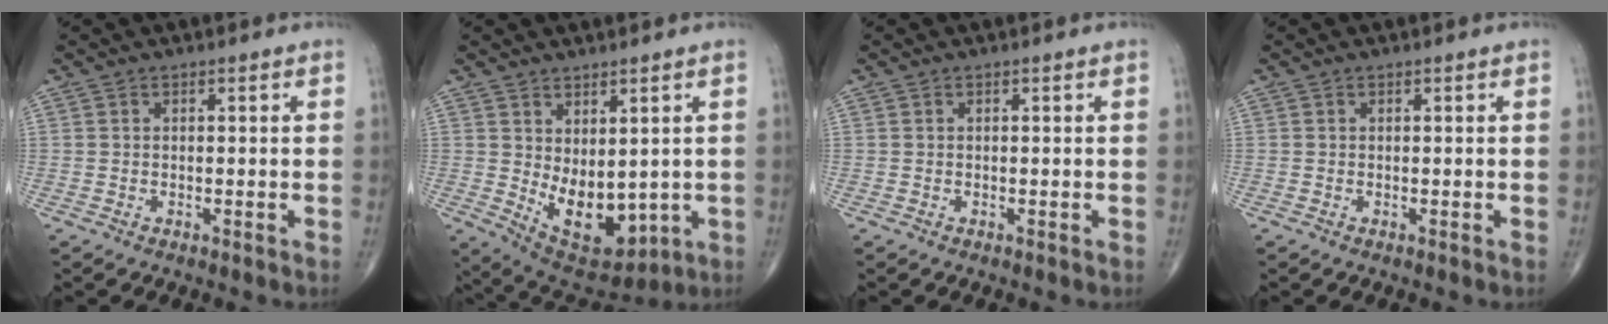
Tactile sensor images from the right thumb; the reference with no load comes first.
{"total": 11.7, "force": [-0.4, 6.6, 9.7], "torque": [-0.119, -0.021, 0.025]}
{"total": 0.0}
{"total": 0.0}